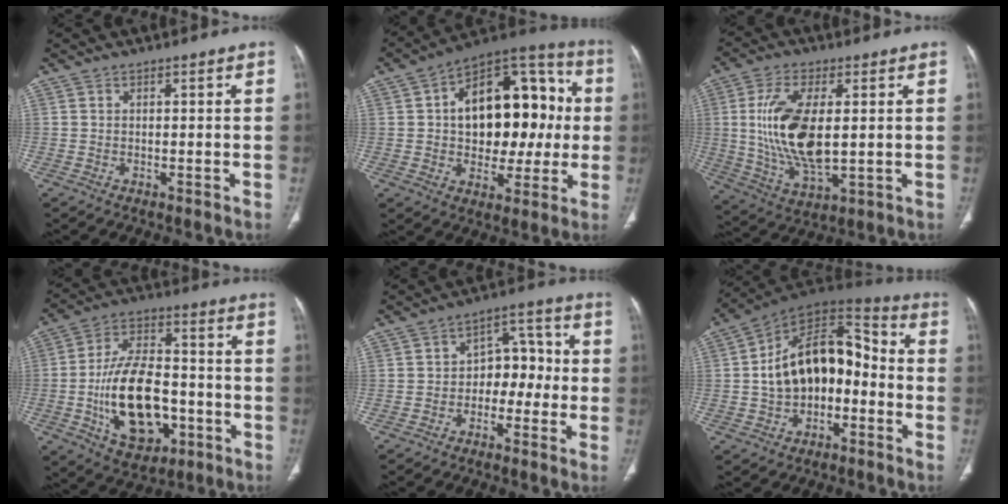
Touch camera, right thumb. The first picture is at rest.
{"total": 23.8, "force": [2.2, 14.3, 18.9], "torque": [-0.233, 0.040, 0.033]}
{"total": 16.0, "force": [1.4, 7.4, 14.1], "torque": [-0.281, -0.017, 0.037]}
{"total": 19.4, "force": [-4.9, 11.5, 14.9], "torque": [-0.235, 0.028, -0.072]}
{"total": 8.0, "force": [-1.4, 5.7, 5.4], "torque": [-0.037, 0.038, -0.033]}
{"total": 18.2, "force": [-2.0, 11.6, 13.9], "torque": [-0.190, 0.057, -0.040]}